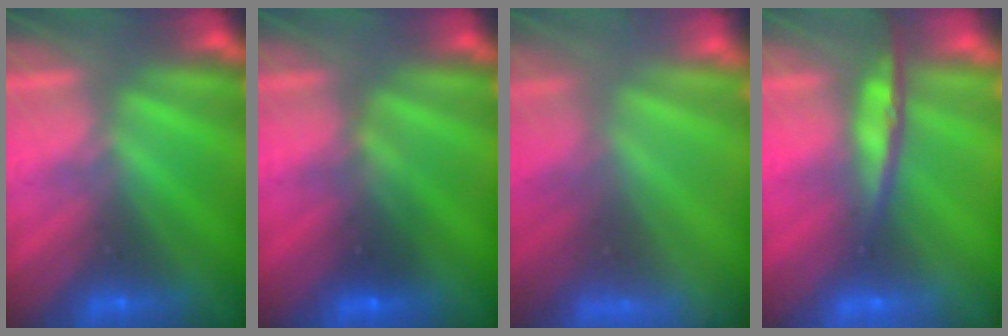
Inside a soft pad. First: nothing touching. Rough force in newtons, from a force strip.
{"total": 2.7}
{"total": 8.6}
{"total": 8.5}